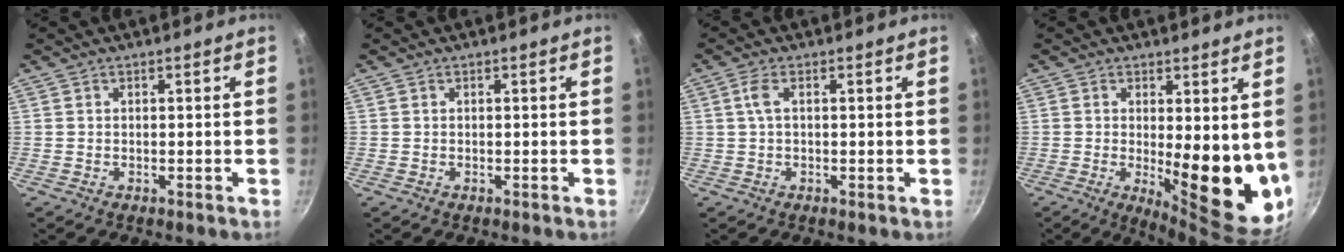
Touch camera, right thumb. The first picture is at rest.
{"total": 0.0}
{"total": 2.7, "force": [0.5, 0.9, 2.6], "torque": [-0.056, 0.005, 0.007]}
{"total": 14.1, "force": [0.2, 4.8, 13.3], "torque": [-0.152, -0.037, 0.014]}